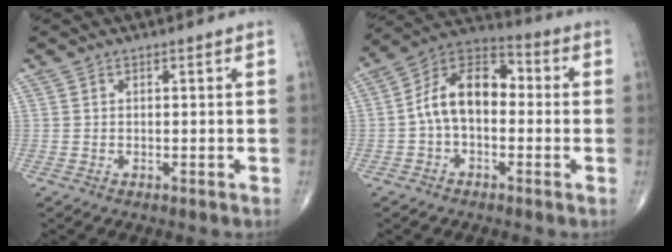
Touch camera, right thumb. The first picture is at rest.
{"total": 12.6, "force": [-0.5, 7.9, 9.8], "torque": [-0.151, 0.041, -0.026]}